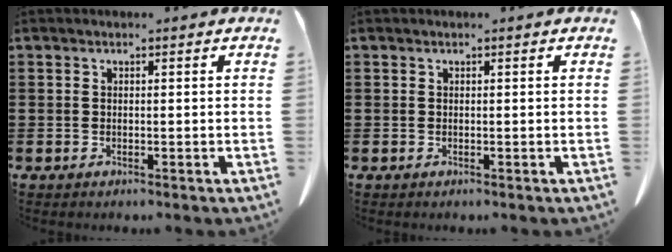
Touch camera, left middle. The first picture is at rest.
{"total": 0.0}